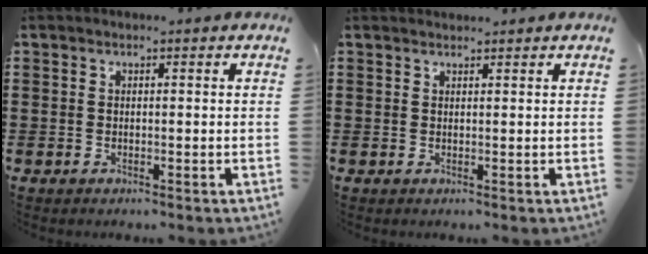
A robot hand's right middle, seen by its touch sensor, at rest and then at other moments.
{"total": 1.0, "force": [1.0, 0.0, -0.1], "torque": [-0.002, -0.004, 0.020]}